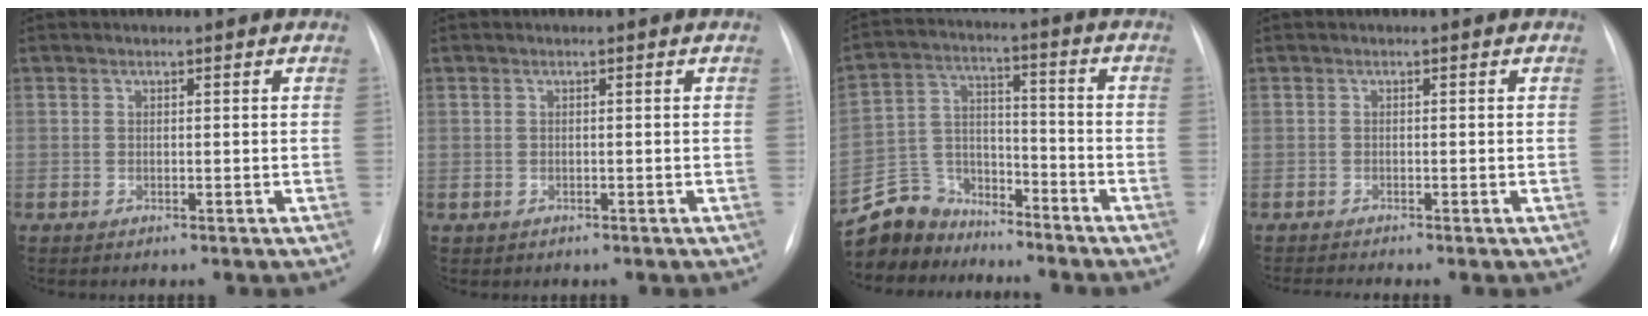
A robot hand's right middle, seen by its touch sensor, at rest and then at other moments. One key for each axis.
{"total": 0.6, "fx": -0.3, "fy": 0.5, "fz": 0.0, "tx": -0.009, "ty": 0.000, "tz": -0.002}
{"total": 10.2, "fx": -9.2, "fy": 4.6, "fz": 0.2, "tx": -0.014, "ty": 0.030, "tz": -0.173}
{"total": 1.8, "fx": -1.6, "fy": -0.8, "fz": 0.5, "tx": -0.014, "ty": -0.007, "tz": -0.028}